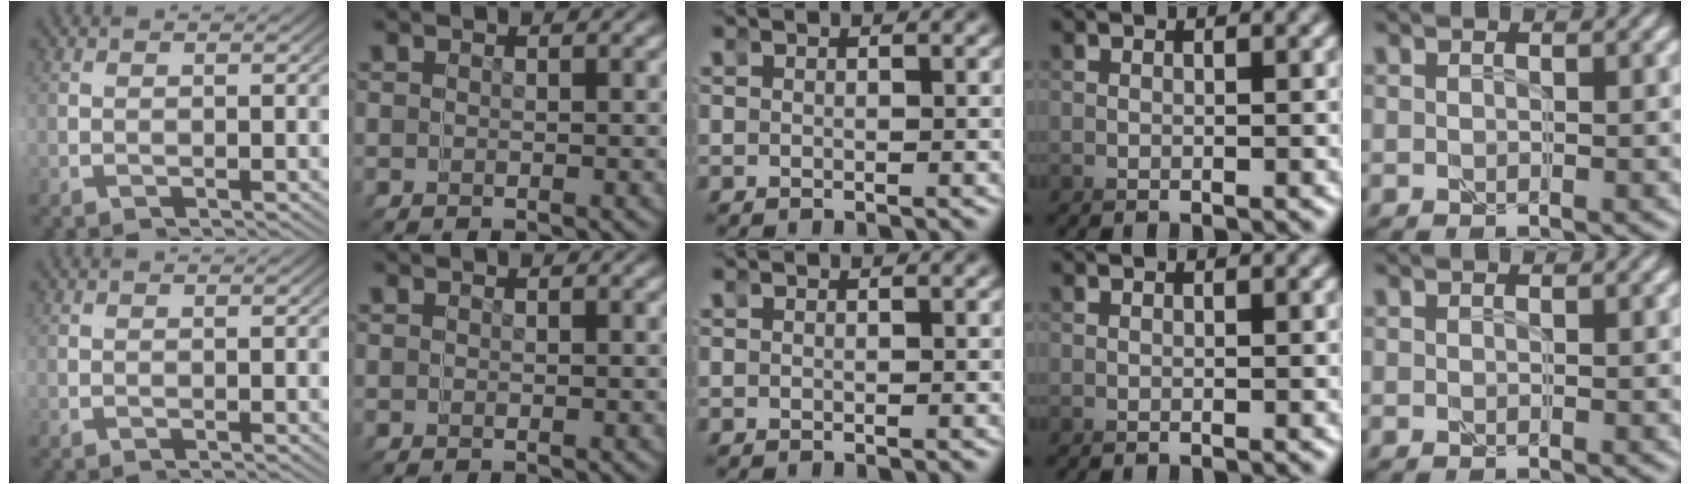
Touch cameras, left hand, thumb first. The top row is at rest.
{}